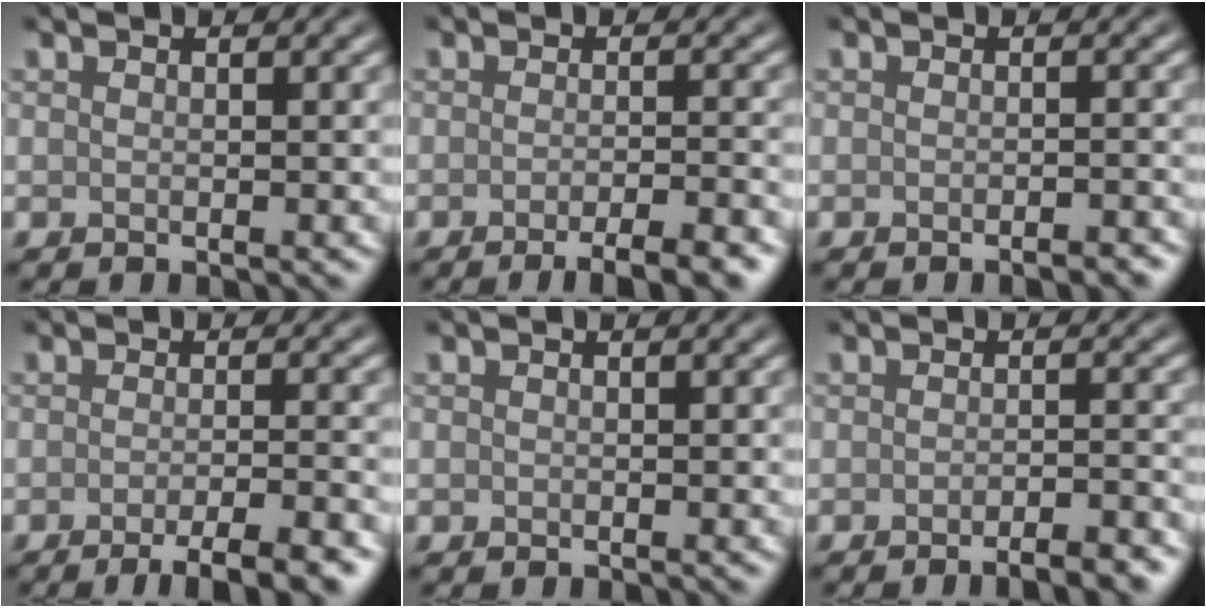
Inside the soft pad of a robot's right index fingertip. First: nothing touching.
{"total": 4.9, "force": [-3.0, 1.1, 3.6], "torque": [-0.043, 0.000, -0.045]}
{"total": 1.4, "force": [-1.1, 0.3, 0.9], "torque": [-0.007, 0.000, -0.013]}
{"total": 5.5, "force": [-3.3, 1.2, 4.2], "torque": [-0.051, -0.001, -0.050]}
{"total": 0.0}
{"total": 3.8, "force": [-2.8, 0.8, 2.5], "torque": [-0.023, 0.007, -0.038]}